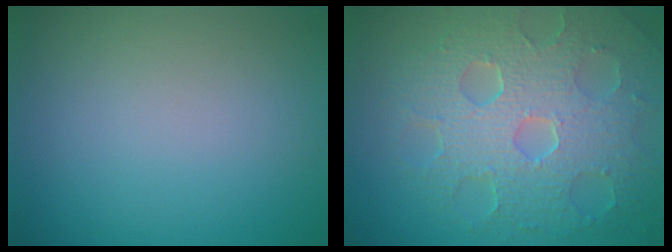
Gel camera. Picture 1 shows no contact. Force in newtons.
{"total": 8.8, "press": 6.2, "slide": 6.3}